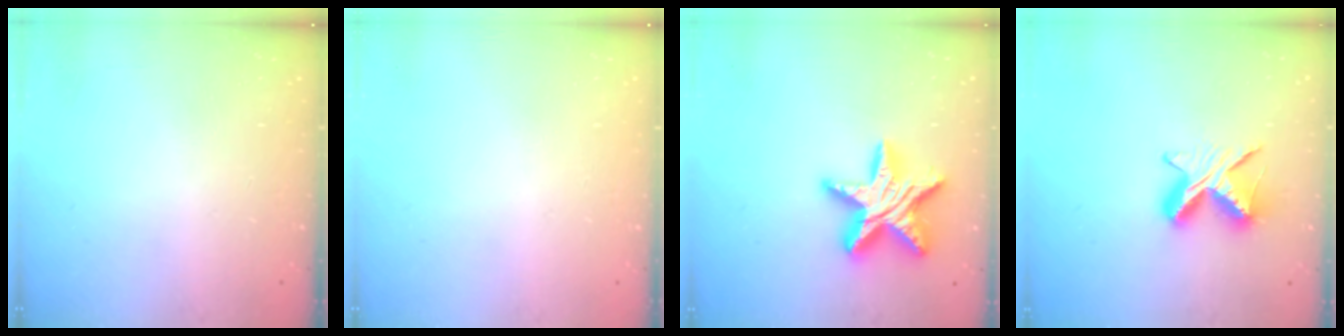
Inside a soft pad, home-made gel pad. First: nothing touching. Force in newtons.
{"total": 0.0}
{"total": 17.3, "press": 17.2, "slide": 1.3}
{"total": 9.3, "press": 9.3, "slide": 0.8}